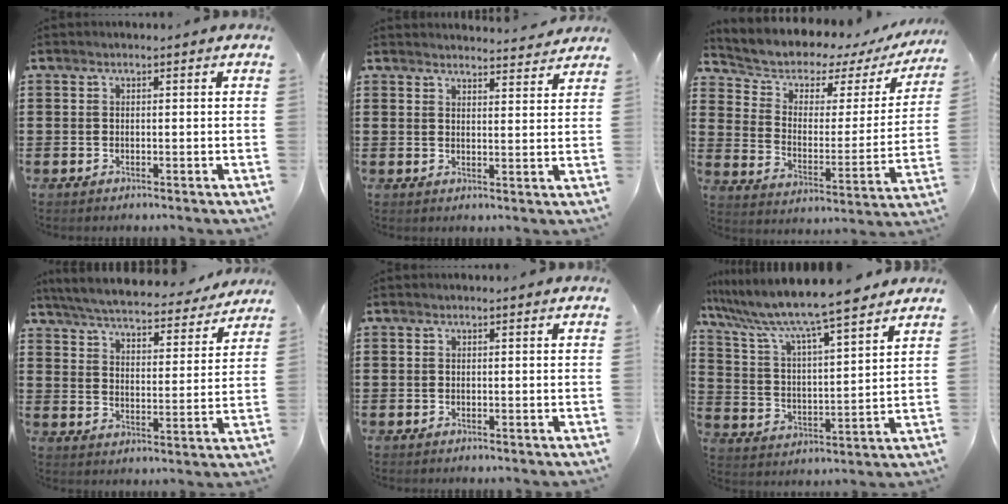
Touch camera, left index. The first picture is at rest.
{"total": 3.2, "force": [3.2, -0.1, 0.2], "torque": [-0.005, -0.018, 0.058]}
{"total": 4.7, "force": [3.9, 2.4, 1.0], "torque": [-0.050, -0.031, 0.063]}
{"total": 5.8, "force": [5.7, 0.0, 1.4], "torque": [-0.055, -0.039, 0.095]}
{"total": 0.0}
{"total": 8.7, "force": [7.8, 0.2, 4.1], "torque": [-0.113, -0.052, 0.127]}